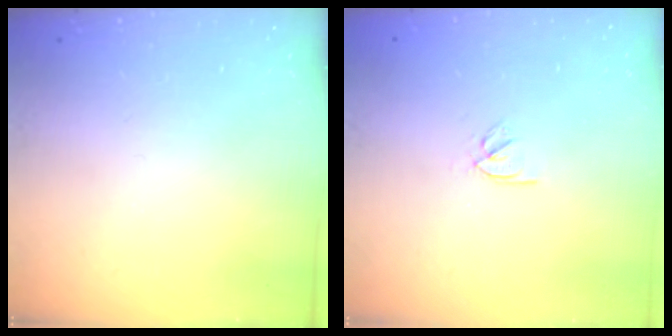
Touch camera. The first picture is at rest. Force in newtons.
{"total": 2.5, "press": 2.4, "slide": 0.7}